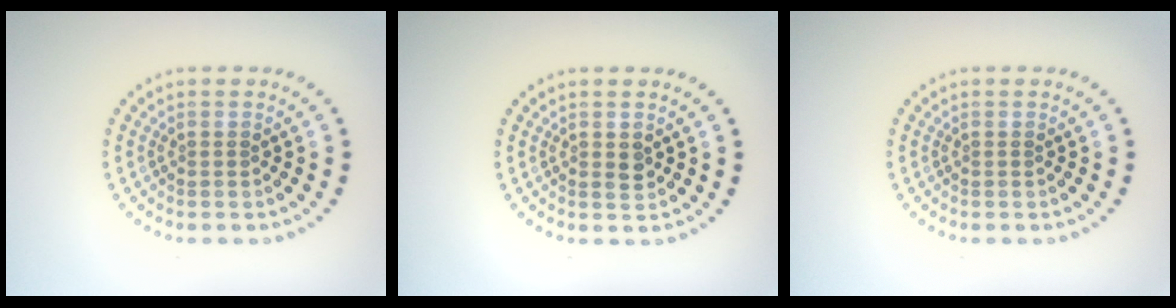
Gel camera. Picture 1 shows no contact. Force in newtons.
{"total": 1.1, "press": 1.1, "slide": 0.1}
{"total": 0.0}